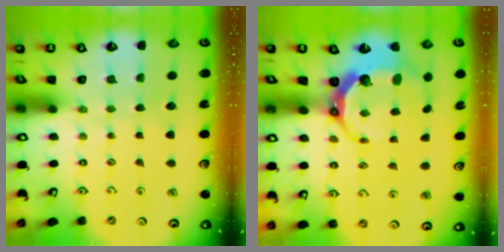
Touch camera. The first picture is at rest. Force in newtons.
{"total": 8.1, "press": 6.8, "slide": 4.5}